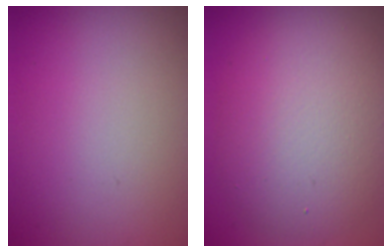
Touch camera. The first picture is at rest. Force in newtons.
{"total": 7.3, "press": 7.3, "slide": 0.7}